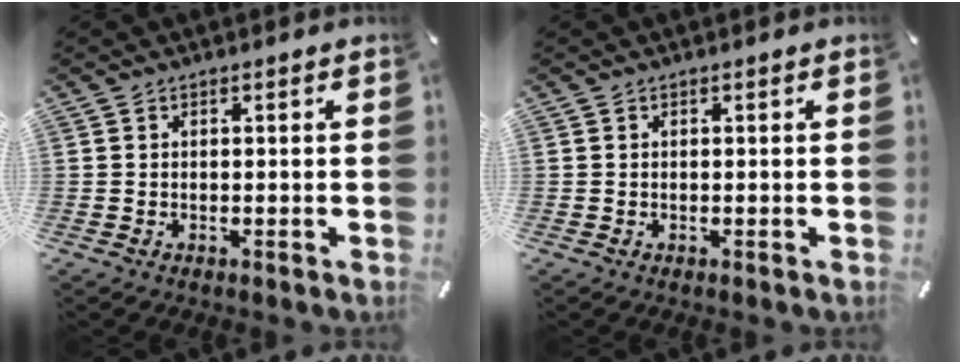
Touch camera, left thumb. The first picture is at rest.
{"total": 0.0}